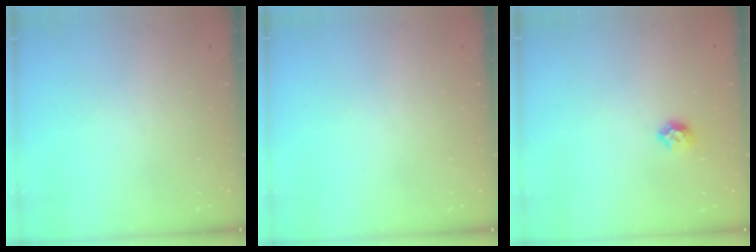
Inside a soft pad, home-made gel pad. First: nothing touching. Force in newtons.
{"total": 0.0}
{"total": 5.8, "press": 5.7, "slide": 0.9}